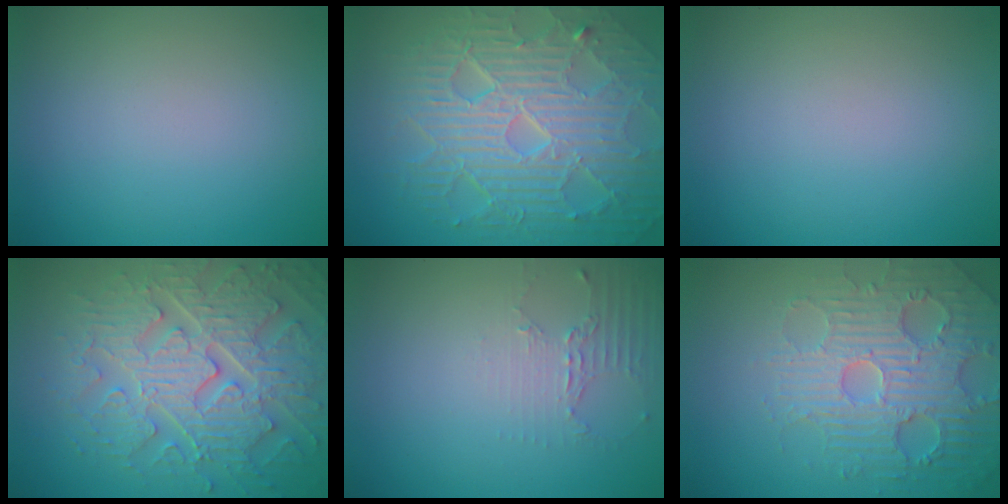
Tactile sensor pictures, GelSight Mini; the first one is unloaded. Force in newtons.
{"total": 10.4, "press": 6.8, "slide": 7.9}
{"total": 0.0}
{"total": 8.0, "press": 6.5, "slide": 4.7}
{"total": 2.1, "press": 1.5, "slide": 1.5}
{"total": 5.0, "press": 4.9, "slide": 1.2}